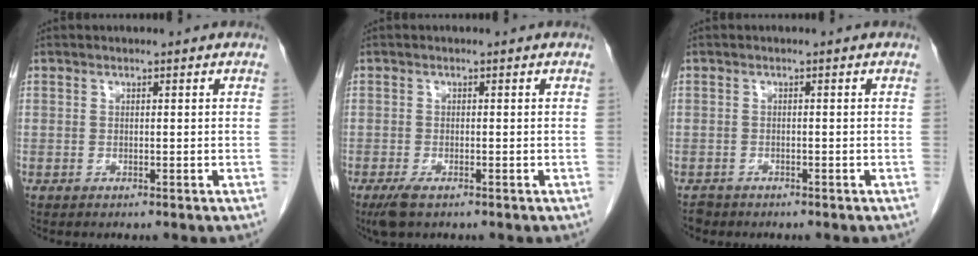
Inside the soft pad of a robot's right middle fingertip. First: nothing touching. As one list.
[{"total": 2.8, "force": [-1.8, 0.8, 2.0], "torque": [-0.046, -0.008, -0.031]}, {"total": 1.6, "force": [-1.3, 0.9, 0.0], "torque": [-0.007, 0.000, -0.022]}]